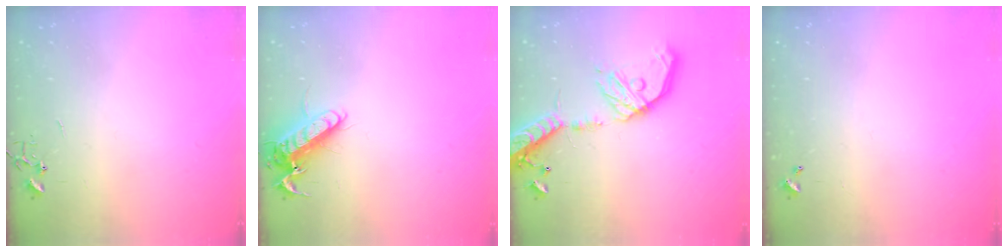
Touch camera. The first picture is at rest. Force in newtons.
{"total": 12.3, "press": 12.1, "slide": 1.8}
{"total": 20.9, "press": 20.5, "slide": 3.9}
{"total": 0.0}